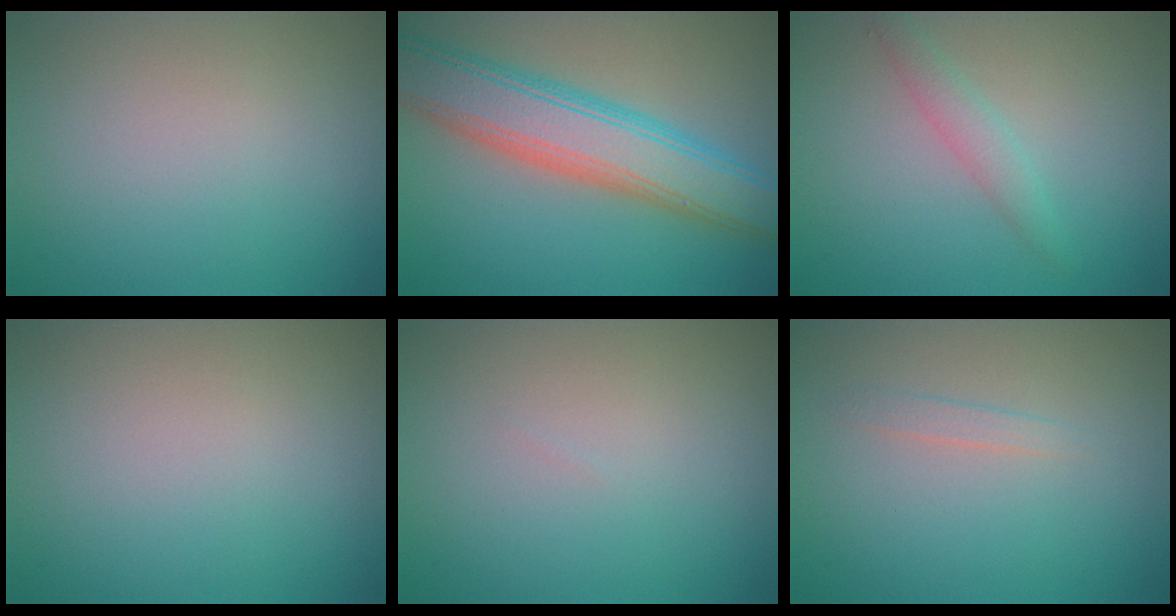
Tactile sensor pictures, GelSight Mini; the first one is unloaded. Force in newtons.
{"total": 7.9, "press": 7.9, "slide": 0.2}
{"total": 1.7, "press": 1.7, "slide": 0.1}
{"total": 0.0}
{"total": 0.0}
{"total": 0.9, "press": 0.9, "slide": 0.0}